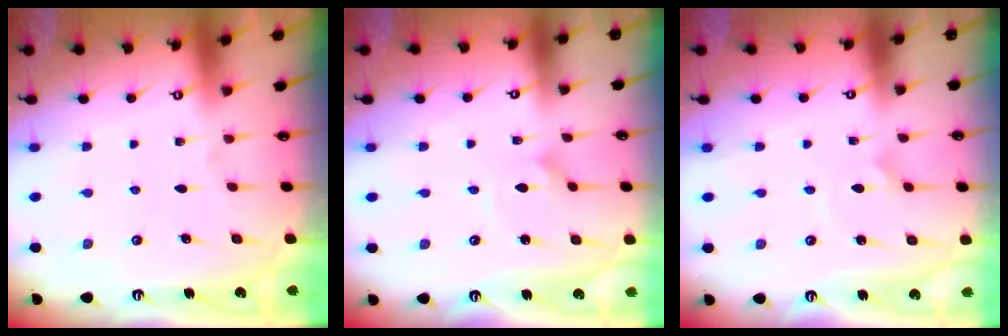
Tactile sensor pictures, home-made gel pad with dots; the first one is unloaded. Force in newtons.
{"total": 1.7, "press": 1.6, "slide": 0.1}
{"total": 1.5, "press": 1.5, "slide": 0.0}